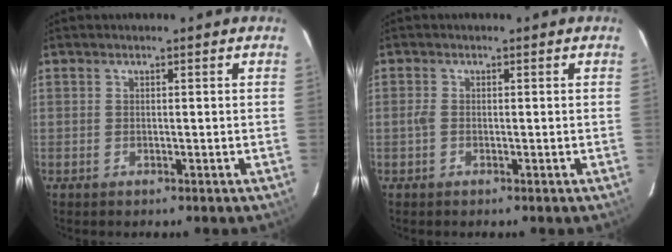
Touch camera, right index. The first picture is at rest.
{"total": 1.2, "force": [-0.3, 0.6, 1.0], "torque": [-0.023, 0.001, -0.008]}